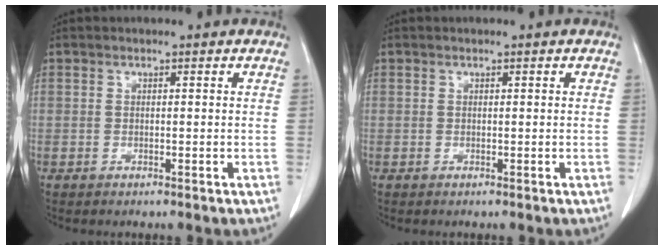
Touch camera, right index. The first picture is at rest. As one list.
[{"total": 0.0}]